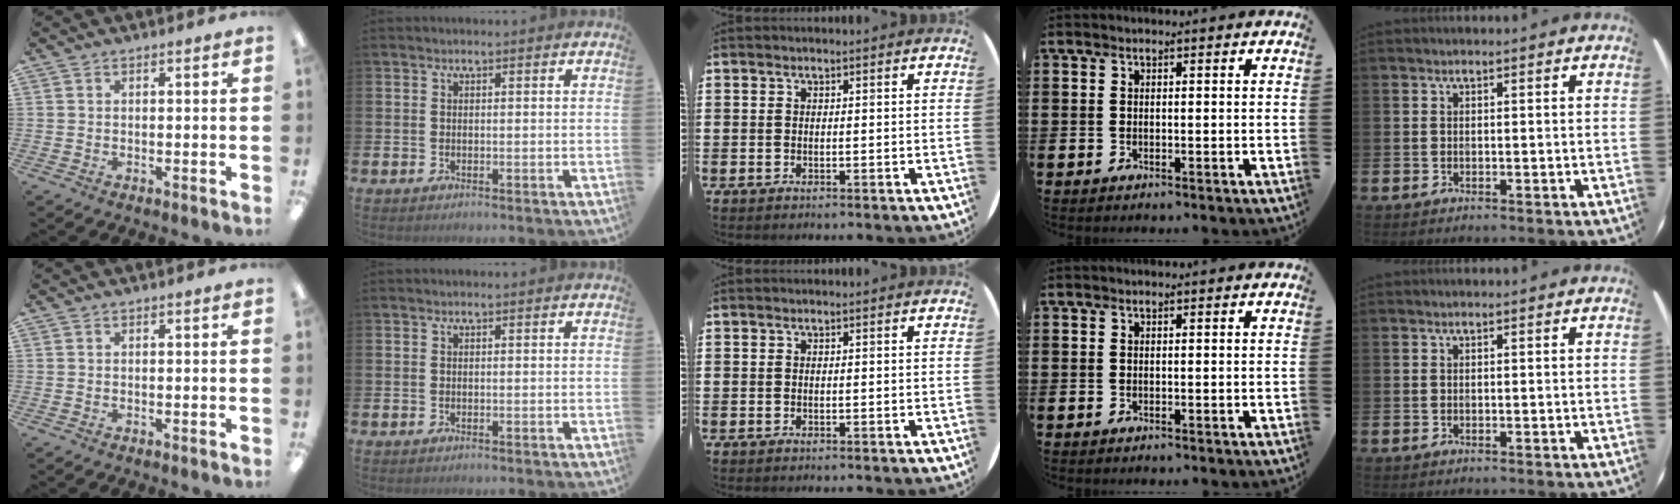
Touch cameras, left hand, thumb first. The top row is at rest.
{}